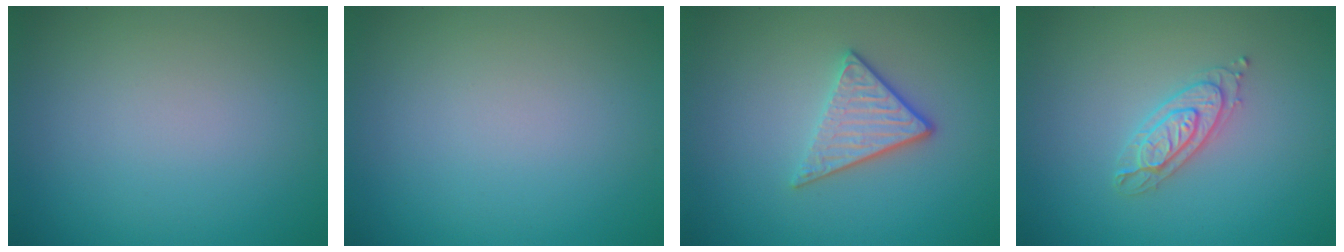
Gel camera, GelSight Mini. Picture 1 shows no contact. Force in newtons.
{"total": 0.0}
{"total": 3.4, "press": 2.8, "slide": 1.9}
{"total": 2.3, "press": 2.3, "slide": 0.4}